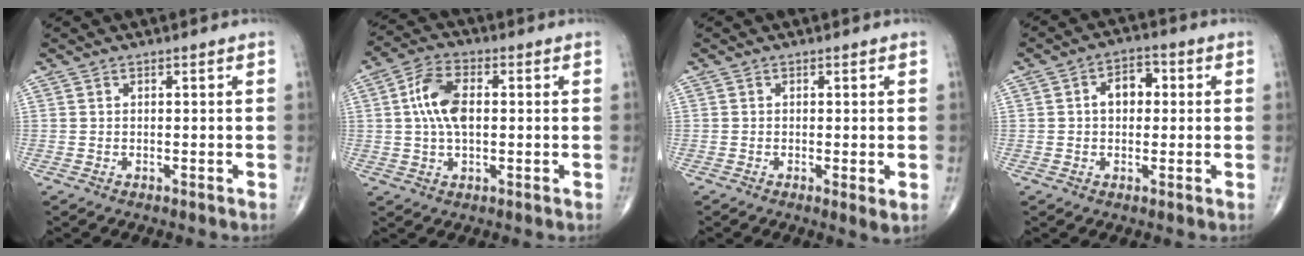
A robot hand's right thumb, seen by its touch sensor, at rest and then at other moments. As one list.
[{"total": 8.9, "force": [0.9, 4.8, 7.4], "torque": [-0.144, 0.012, 0.013]}, {"total": 2.1, "force": [-0.3, 0.4, 2.0], "torque": [-0.041, -0.010, -0.010]}, {"total": 4.0, "force": [0.5, 2.8, 2.9], "torque": [-0.036, 0.013, 0.002]}]